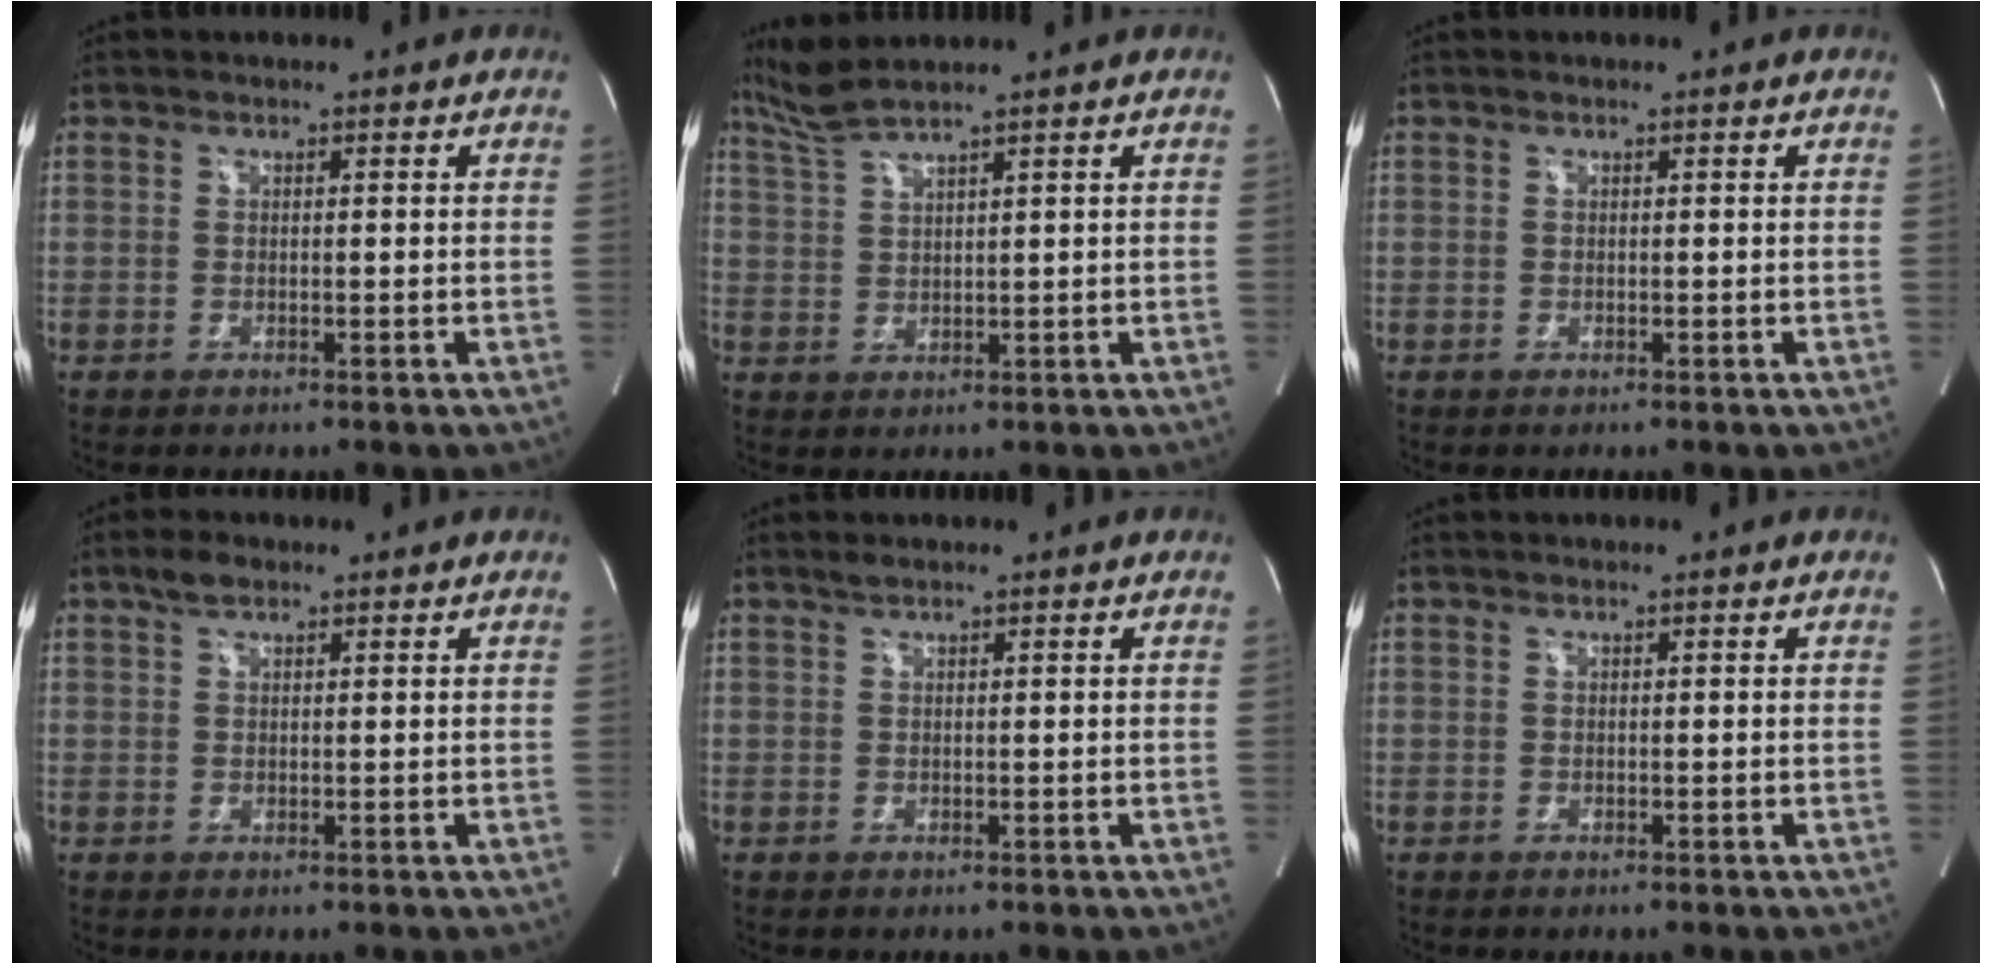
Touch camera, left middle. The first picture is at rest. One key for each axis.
{"total": 4.2, "fx": 3.8, "fy": -1.2, "fz": 1.5, "tx": -0.046, "ty": 0.002, "tz": 0.088}
{"total": 0.0}
{"total": 2.3, "fx": 1.6, "fy": 1.1, "fz": 1.3, "tx": -0.030, "ty": 0.010, "tz": 0.029}
{"total": 0.7, "fx": 0.6, "fy": 0.0, "fz": 0.4, "tx": -0.012, "ty": 0.005, "tz": 0.015}
{"total": 0.0}